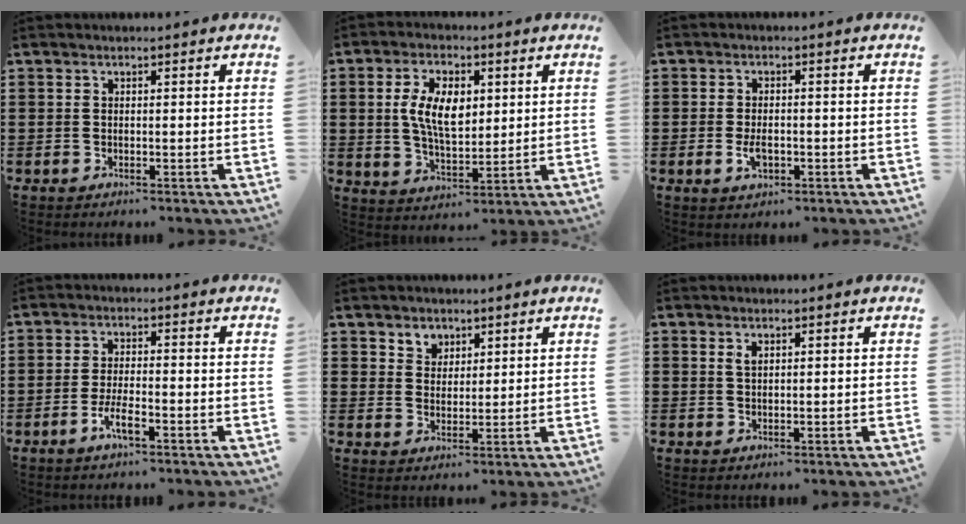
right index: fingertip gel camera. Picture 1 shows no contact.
{"total": 8.2, "force": [1.4, 4.6, 6.7], "torque": [-0.135, 0.009, 0.020]}
{"total": 3.2, "force": [-0.9, 1.6, 2.6], "torque": [-0.056, -0.002, -0.018]}
{"total": 3.9, "force": [-2.1, 0.8, 3.3], "torque": [-0.068, -0.003, -0.042]}
{"total": 3.2, "force": [2.1, 2.5, -0.1], "torque": [-0.013, 0.008, 0.039]}
{"total": 1.2, "force": [0.6, 0.6, 0.8], "torque": [-0.018, 0.004, 0.010]}